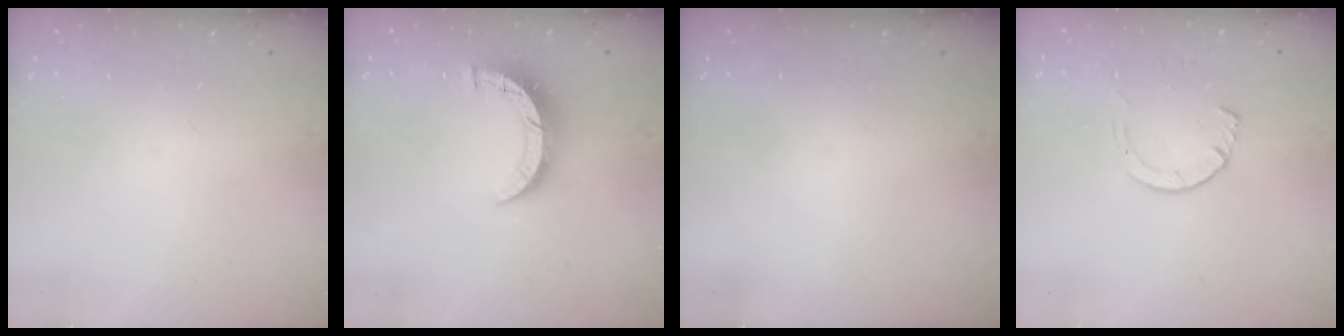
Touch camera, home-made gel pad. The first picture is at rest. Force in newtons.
{"total": 7.9, "press": 7.9, "slide": 0.2}
{"total": 0.0}
{"total": 3.6, "press": 3.6, "slide": 0.5}